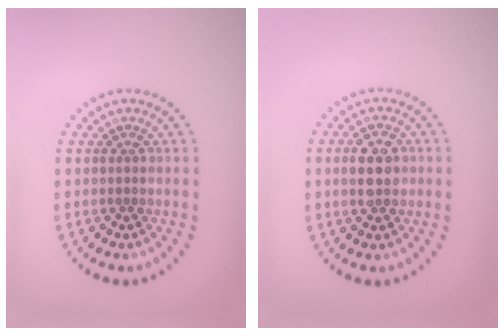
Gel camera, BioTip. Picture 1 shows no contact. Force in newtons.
{"total": 3.5, "press": 3.5, "slide": 0.2}